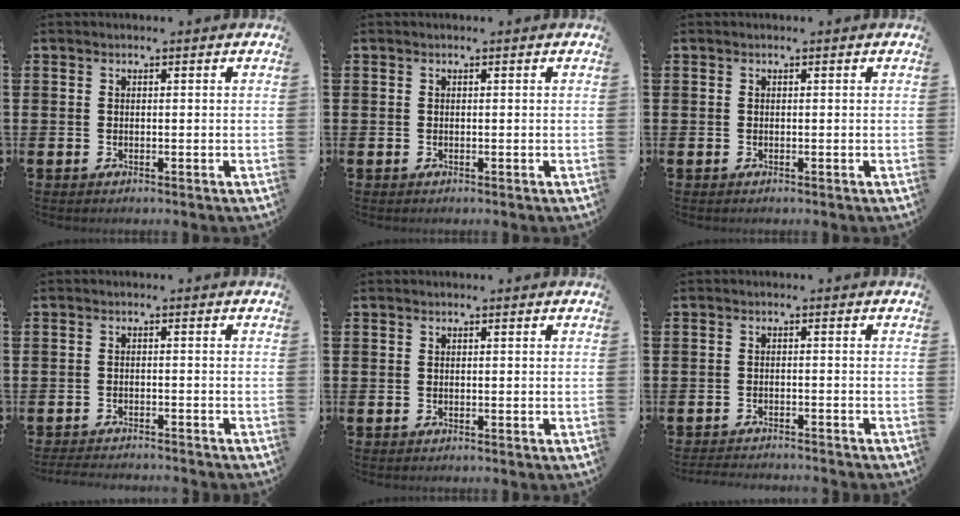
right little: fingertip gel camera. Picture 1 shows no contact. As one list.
[{"total": 0.0}, {"total": 0.0}, {"total": 1.8, "force": [-1.8, -0.1, 0.1], "torque": [-0.003, 0.002, -0.037]}, {"total": 0.0}, {"total": 1.7, "force": [-1.7, -0.1, 0.1], "torque": [-0.003, 0.003, -0.035]}]